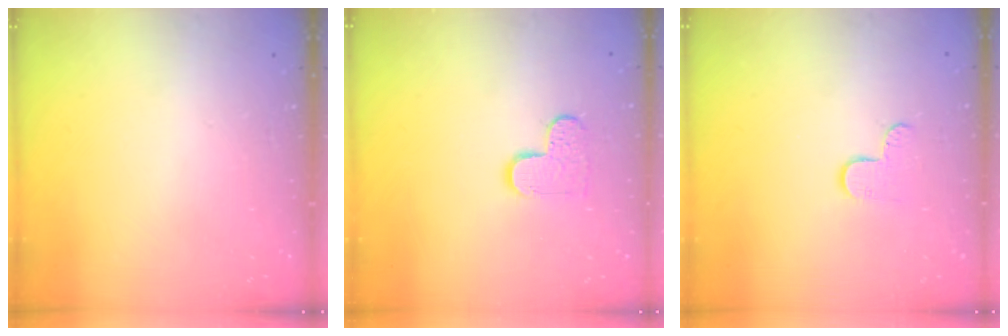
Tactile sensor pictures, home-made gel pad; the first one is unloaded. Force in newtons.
{"total": 7.4, "press": 7.4, "slide": 0.5}
{"total": 5.6, "press": 5.6, "slide": 0.5}